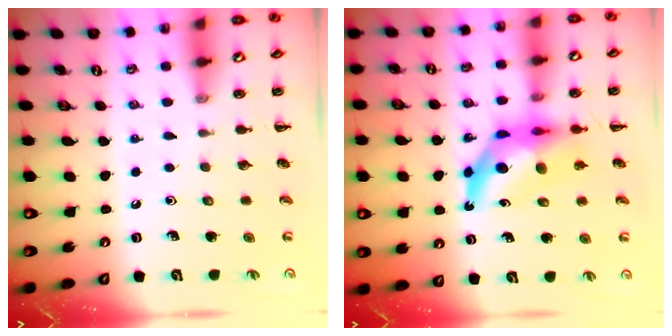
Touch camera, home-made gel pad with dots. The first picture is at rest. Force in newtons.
{"total": 10.8, "press": 10.3, "slide": 3.3}